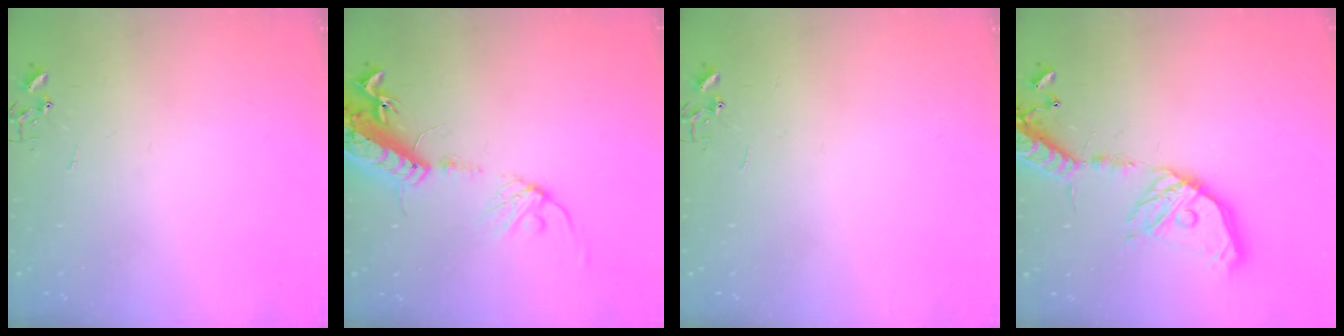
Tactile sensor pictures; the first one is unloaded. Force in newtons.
{"total": 17.9, "press": 17.4, "slide": 4.2}
{"total": 0.0}
{"total": 20.9, "press": 20.5, "slide": 3.9}